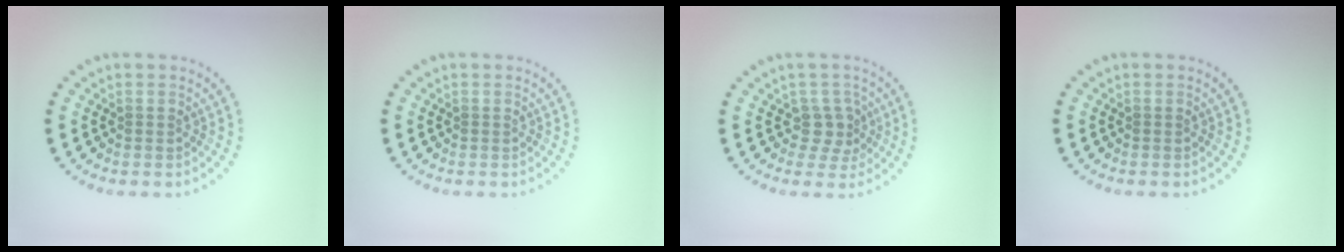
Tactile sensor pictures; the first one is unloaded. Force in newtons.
{"total": 0.0}
{"total": 2.4, "press": 1.8, "slide": 1.6}
{"total": 0.0}